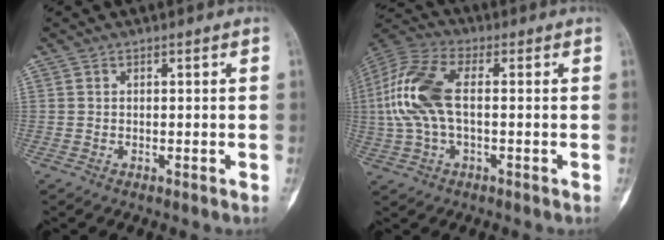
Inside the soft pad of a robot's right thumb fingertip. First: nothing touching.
{"total": 13.4, "force": [0.6, 6.5, 11.7], "torque": [-0.274, 0.029, 0.009]}